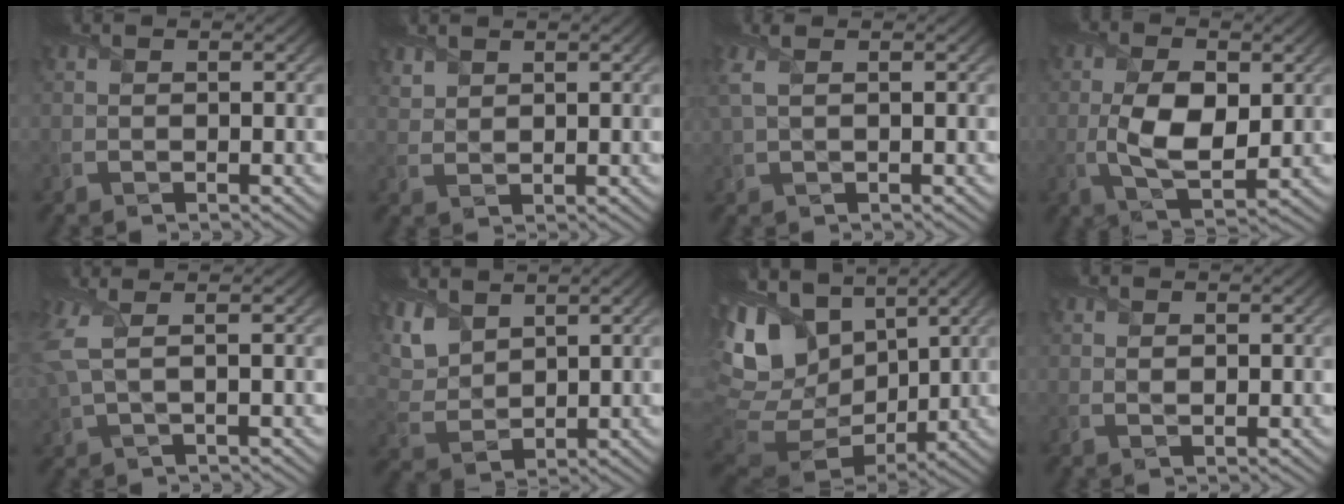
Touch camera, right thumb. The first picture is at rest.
{"total": 1.8, "force": [1.7, 0.6, 0.4], "torque": [-0.015, 0.001, 0.041]}
{"total": 2.7, "force": [1.2, 0.9, 2.3], "torque": [-0.063, 0.009, 0.024]}
{"total": 7.8, "force": [-0.1, 4.0, 6.8], "torque": [-0.142, -0.003, -0.001]}
{"total": 4.7, "force": [1.3, 1.6, 4.2], "torque": [-0.113, 0.010, 0.021]}
{"total": 6.8, "force": [4.4, 3.5, 3.8], "torque": [-0.113, 0.008, 0.091]}
{"total": 16.5, "force": [5.6, 10.9, 11.0], "torque": [-0.267, 0.010, 0.119]}
{"total": 0.9, "force": [0.3, 0.4, 0.7], "torque": [-0.015, -0.002, 0.008]}